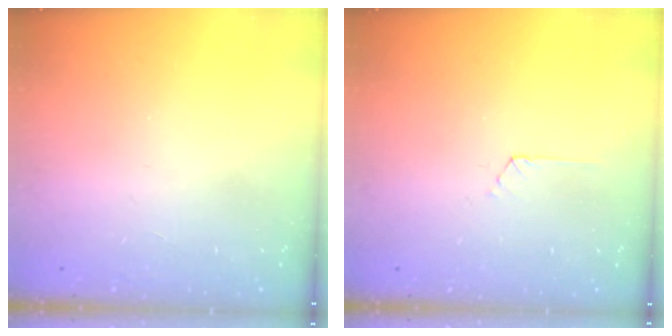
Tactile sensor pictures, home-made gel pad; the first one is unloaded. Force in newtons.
{"total": 2.2, "press": 2.2, "slide": 0.3}